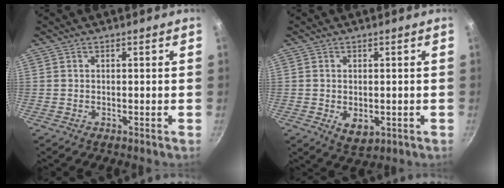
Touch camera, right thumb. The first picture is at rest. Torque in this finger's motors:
{"motor_torque": [-0.29, 0.27, 0.21, 0.33, 0.03]}